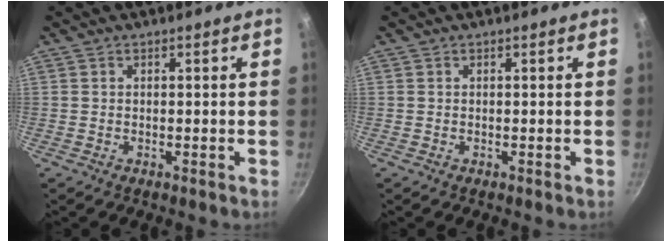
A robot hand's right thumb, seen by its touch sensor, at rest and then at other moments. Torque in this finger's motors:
{"motor_torque": [0.00, 0.00, 0.00, 0.00, 0.00]}